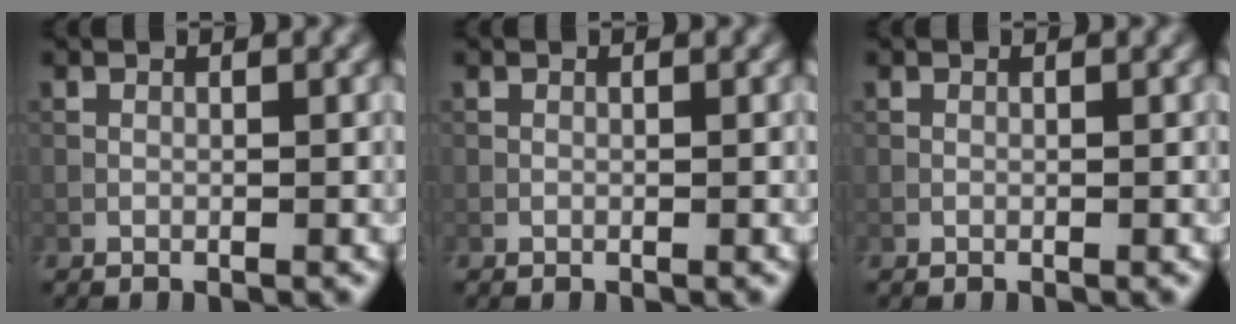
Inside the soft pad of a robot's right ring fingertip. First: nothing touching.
{"total": 0.0}
{"total": 0.0}